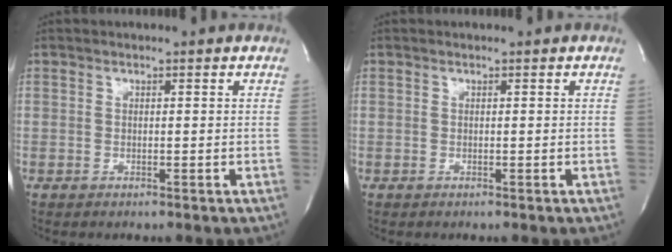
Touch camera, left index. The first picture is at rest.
{"total": 0.0}